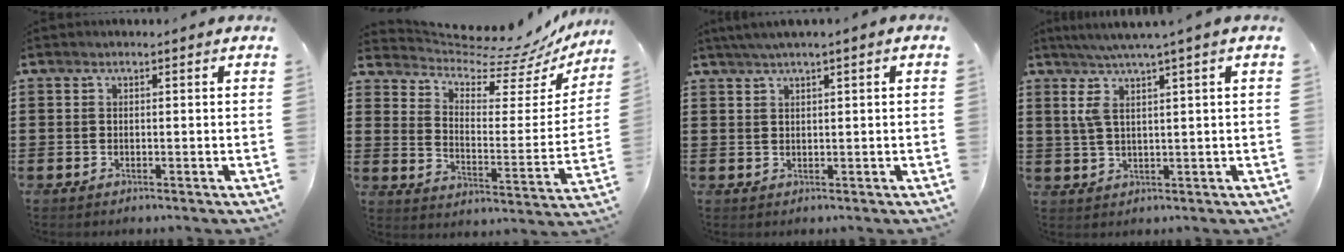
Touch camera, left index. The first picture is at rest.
{"total": 6.7, "force": [6.1, 1.6, 2.2], "torque": [-0.057, -0.054, 0.099]}
{"total": 1.8, "force": [0.9, -0.2, 1.5], "torque": [-0.027, -0.003, 0.018]}
{"total": 4.6, "force": [2.0, -0.1, 4.2], "torque": [-0.093, -0.006, 0.031]}